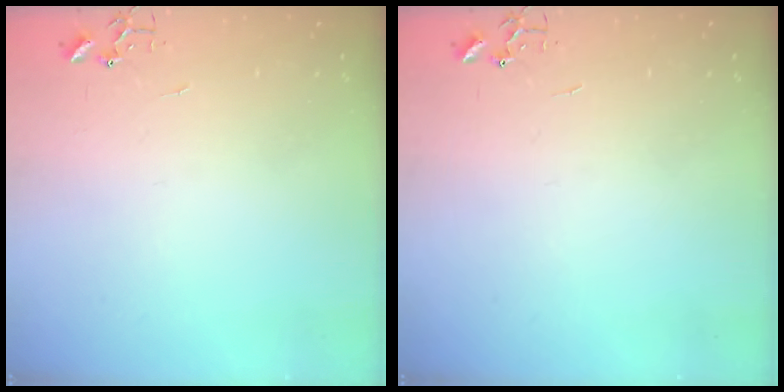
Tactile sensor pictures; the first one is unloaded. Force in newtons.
{"total": 0.0}